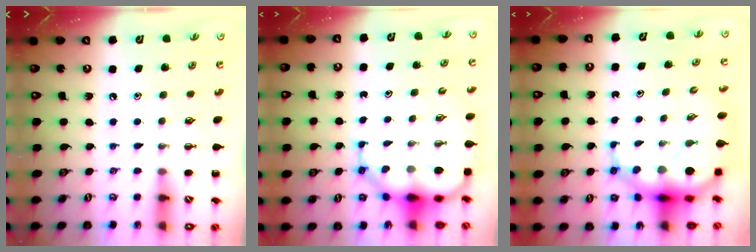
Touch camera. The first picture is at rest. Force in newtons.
{"total": 9.4, "press": 8.9, "slide": 3.0}
{"total": 10.6, "press": 10.1, "slide": 3.1}